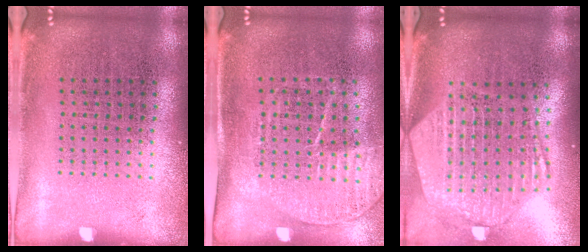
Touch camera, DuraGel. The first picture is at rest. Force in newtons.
{"total": 1.6, "press": 1.4, "slide": 0.8}
{"total": 2.7, "press": 2.3, "slide": 1.5}